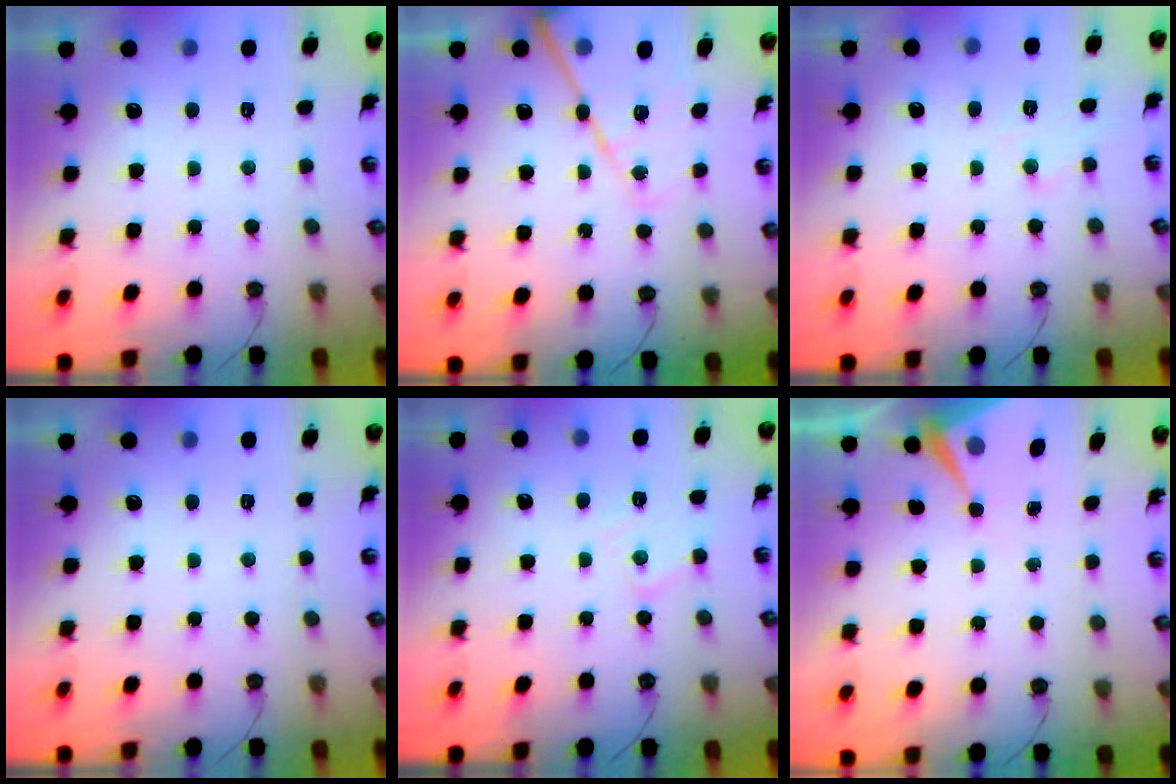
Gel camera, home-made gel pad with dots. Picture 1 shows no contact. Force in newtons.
{"total": 19.0, "press": 18.9, "slide": 1.7}
{"total": 6.1, "press": 6.0, "slide": 1.0}
{"total": 0.0}
{"total": 7.7, "press": 7.7, "slide": 0.6}
{"total": 7.0, "press": 7.0, "slide": 0.3}